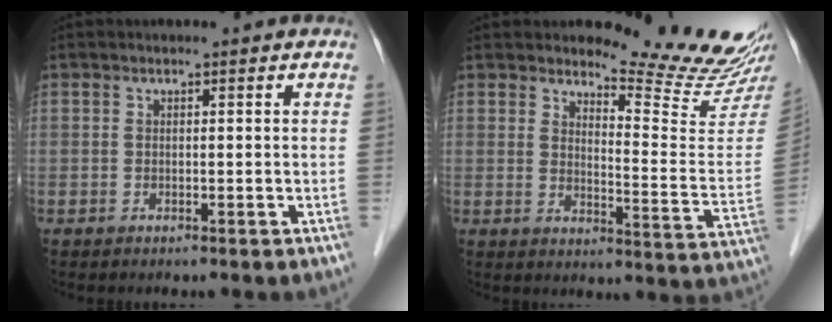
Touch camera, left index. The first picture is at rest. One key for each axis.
{"total": 13.8, "fx": 13.3, "fy": -0.6, "fz": 3.5, "tx": -0.047, "ty": -0.111, "tz": 0.154}